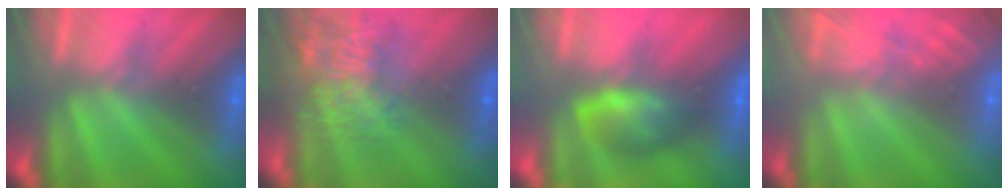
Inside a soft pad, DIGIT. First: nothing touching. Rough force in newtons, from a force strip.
{"total": 7.5}
{"total": 5.8}
{"total": 7.1}